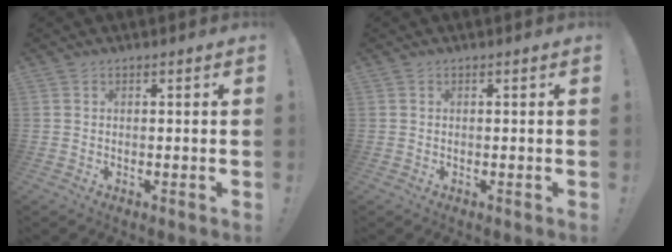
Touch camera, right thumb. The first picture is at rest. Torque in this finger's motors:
{"motor_torque": [0.00, 0.00, 0.01, -0.01, 0.00]}